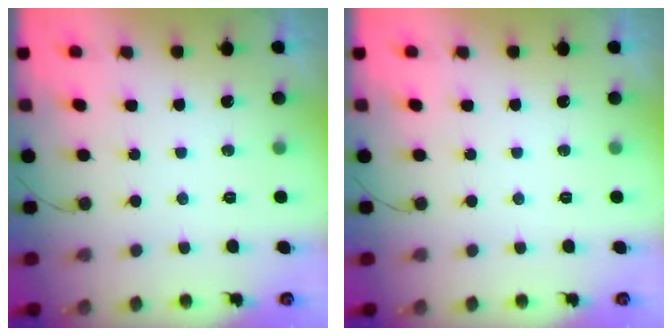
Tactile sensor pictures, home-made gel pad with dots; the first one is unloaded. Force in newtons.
{"total": 0.0}